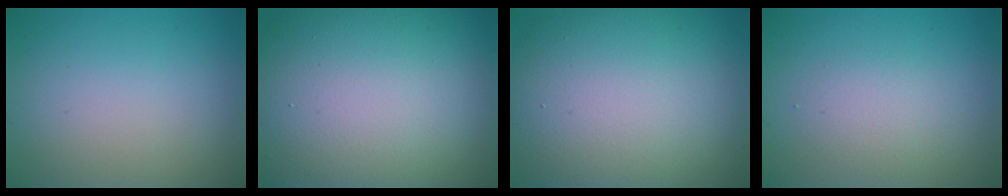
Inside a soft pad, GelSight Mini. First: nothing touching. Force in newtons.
{"total": 19.8, "press": 19.8, "slide": 1.2}
{"total": 16.2, "press": 16.2, "slide": 0.6}
{"total": 2.2, "press": 2.2, "slide": 0.1}